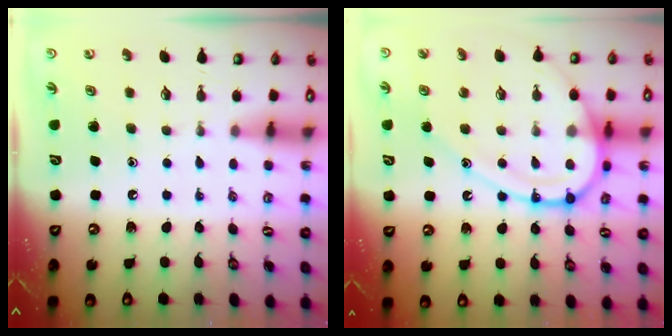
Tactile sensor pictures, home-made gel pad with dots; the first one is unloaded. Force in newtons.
{"total": 14.7, "press": 14.7, "slide": 1.4}